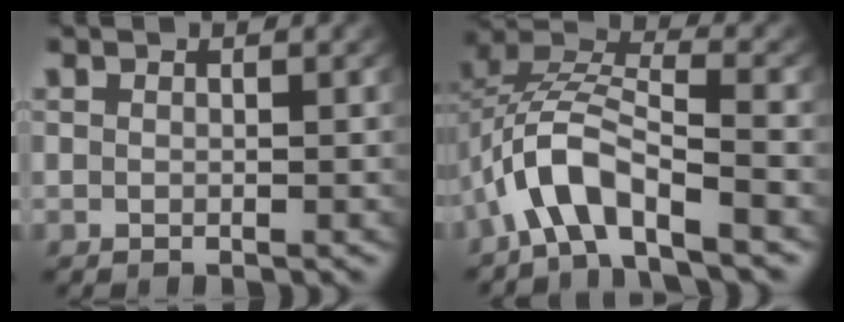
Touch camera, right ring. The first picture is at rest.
{"total": 7.1, "force": [-0.7, 5.1, 4.8], "torque": [-0.120, -0.003, -0.025]}